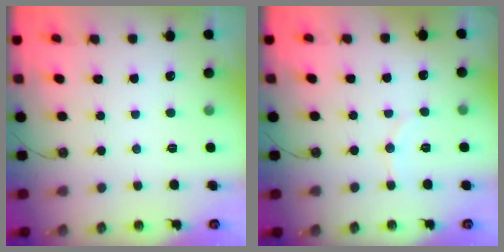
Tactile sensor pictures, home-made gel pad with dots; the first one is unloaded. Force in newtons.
{"total": 4.7, "press": 4.6, "slide": 0.7}